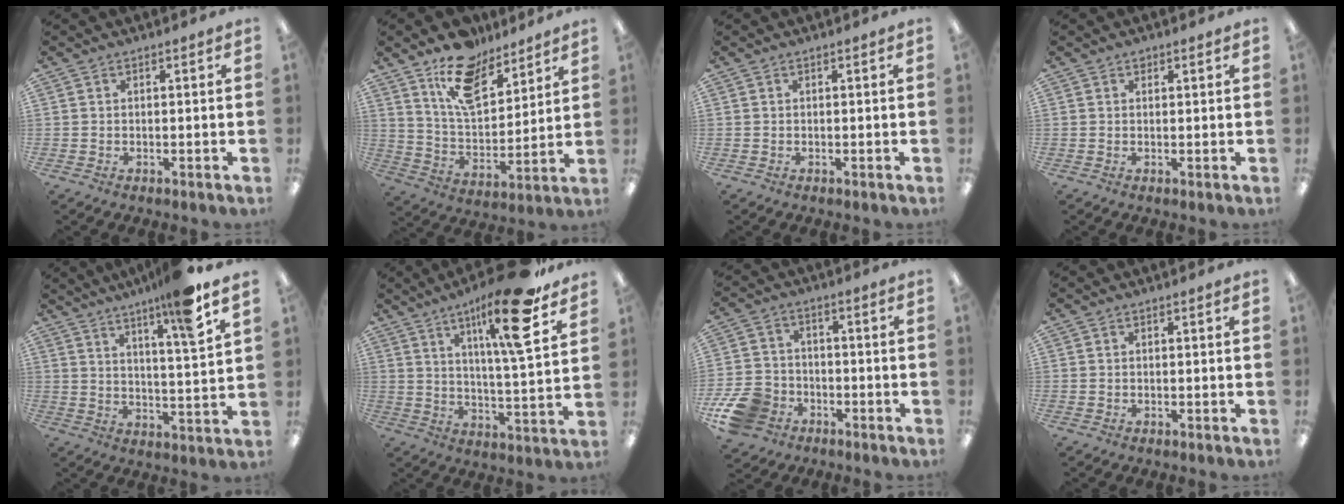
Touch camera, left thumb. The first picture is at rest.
{"total": 14.3, "force": [10.7, 6.6, 6.7], "torque": [-0.117, -0.058, 0.196]}
{"total": 0.0}
{"total": 0.8, "force": [0.6, 0.4, 0.3], "torque": [0.000, -0.003, 0.010]}
{"total": 11.5, "force": [8.3, 0.4, 8.0], "torque": [-0.127, -0.046, 0.129]}
{"total": 17.9, "force": [11.0, 2.7, 13.9], "torque": [-0.225, -0.050, 0.161]}
{"total": 10.9, "force": [-5.6, 8.0, 4.8], "torque": [-0.108, 0.042, -0.099]}
{"total": 0.0}